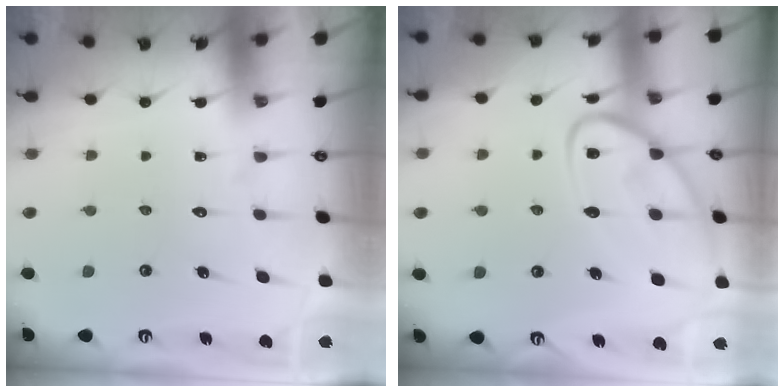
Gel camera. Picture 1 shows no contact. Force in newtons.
{"total": 14.0, "press": 14.0, "slide": 1.2}